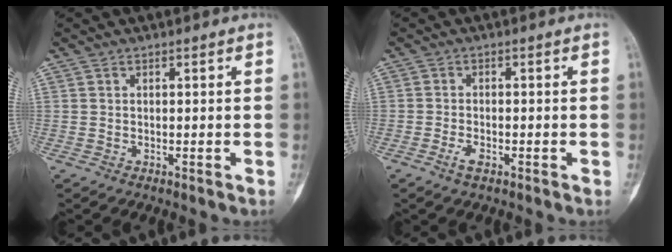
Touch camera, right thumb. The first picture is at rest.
{"total": 2.2, "force": [-1.3, 1.0, 1.5], "torque": [-0.036, 0.005, -0.024]}